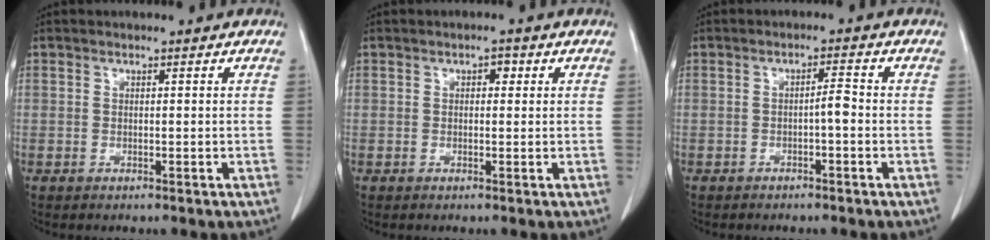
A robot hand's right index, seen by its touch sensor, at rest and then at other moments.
{"total": 1.3, "force": [0.4, 0.8, 0.9], "torque": [-0.009, 0.007, 0.003]}
{"total": 2.2, "force": [-0.9, 0.2, 2.0], "torque": [-0.029, 0.003, -0.017]}